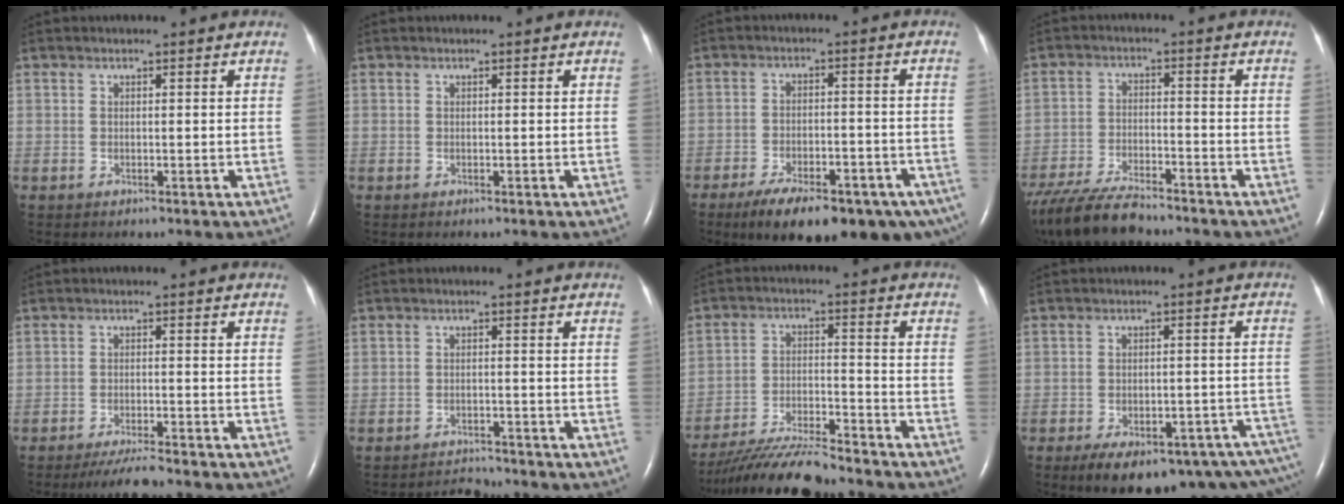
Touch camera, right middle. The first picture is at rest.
{"total": 0.0}
{"total": 18.5, "force": [-12.7, 6.8, 11.6], "torque": [-0.143, -0.001, -0.174]}
{"total": 11.6, "force": [-10.0, 2.0, 5.5], "torque": [-0.104, -0.024, -0.171]}
{"total": 4.7, "force": [-4.2, -0.1, 2.1], "torque": [-0.041, -0.015, -0.073]}
{"total": 2.9, "force": [-2.8, -0.1, -0.7], "torque": [0.007, -0.014, -0.045]}
{"total": 12.9, "force": [-11.7, 0.8, 5.3], "torque": [-0.093, -0.015, -0.203]}
{"total": 20.7, "force": [-15.2, 8.2, 11.4], "torque": [-0.123, 0.018, -0.177]}